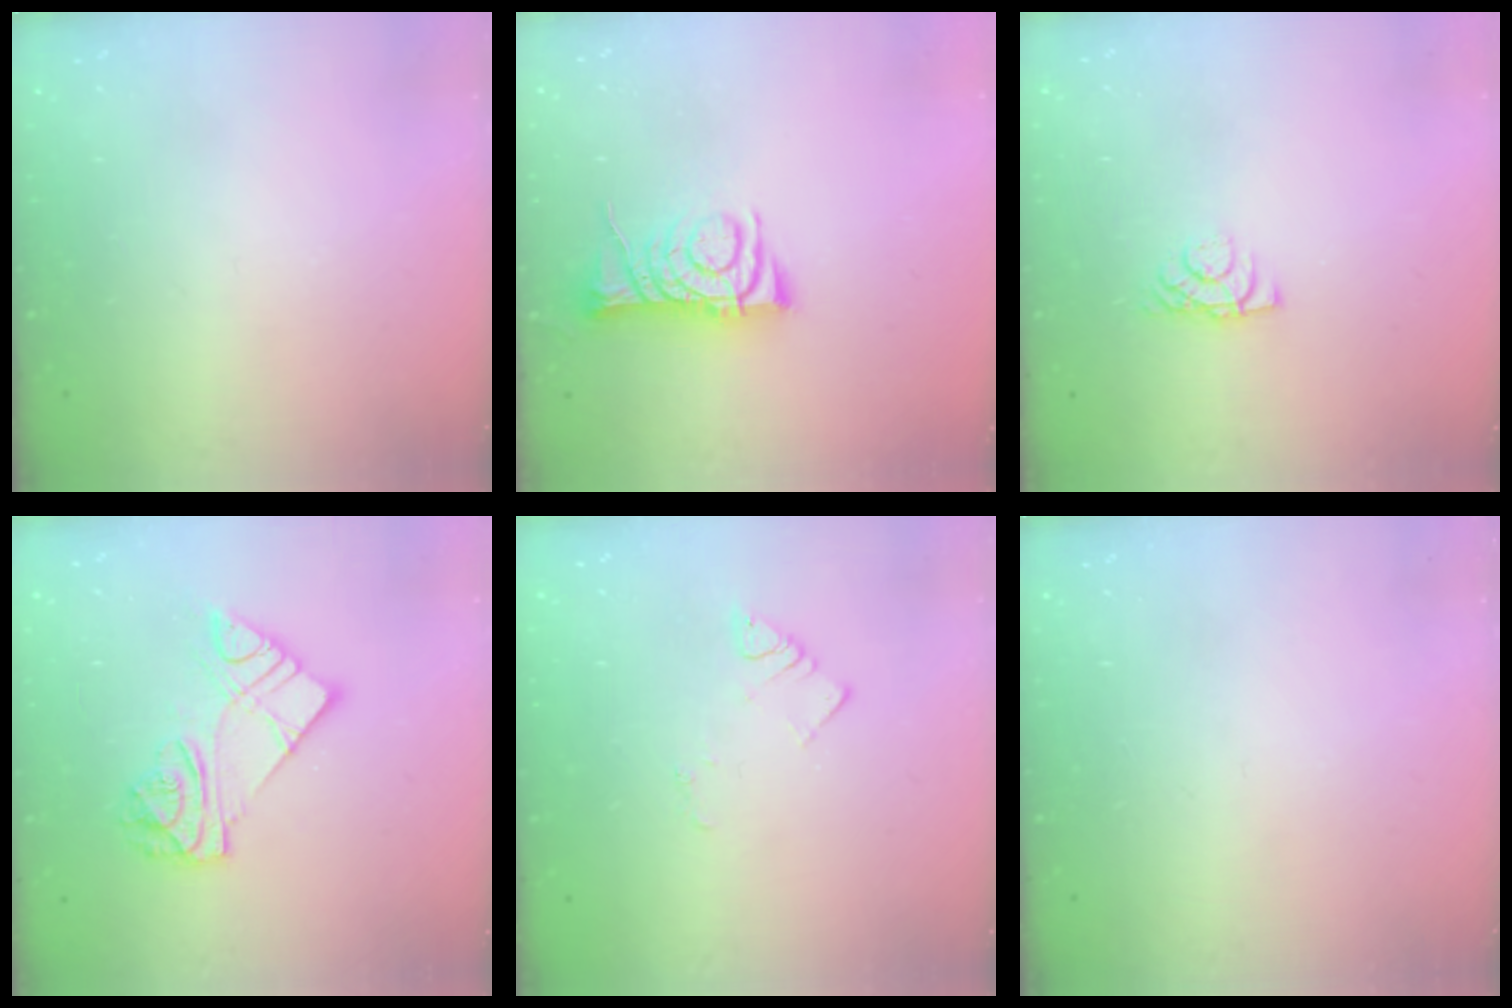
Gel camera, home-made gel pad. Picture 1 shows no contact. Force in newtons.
{"total": 8.8, "press": 8.8, "slide": 0.4}
{"total": 6.5, "press": 6.5, "slide": 0.6}
{"total": 12.4, "press": 12.3, "slide": 1.3}
{"total": 3.5, "press": 3.5, "slide": 0.4}
{"total": 0.0}